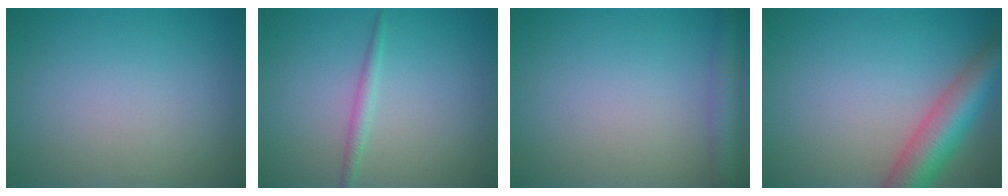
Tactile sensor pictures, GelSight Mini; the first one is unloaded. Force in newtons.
{"total": 1.3, "press": 1.3, "slide": 0.1}
{"total": 2.7, "press": 2.7, "slide": 0.2}
{"total": 6.7, "press": 6.7, "slide": 0.4}